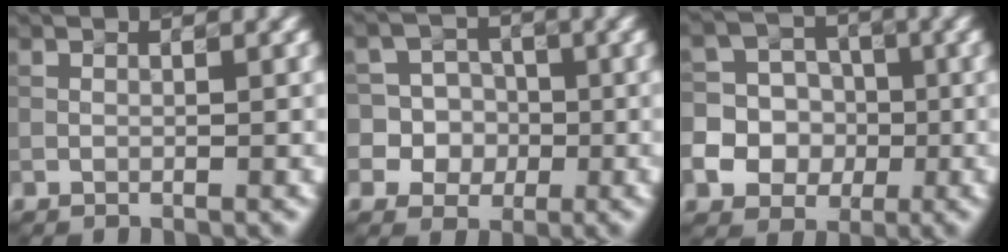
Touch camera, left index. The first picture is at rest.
{"total": 7.6, "force": [-0.2, 7.4, 1.7], "torque": [-0.039, 0.029, -0.013]}
{"total": 10.4, "force": [-2.5, 9.8, 2.4], "torque": [-0.066, -0.004, -0.059]}